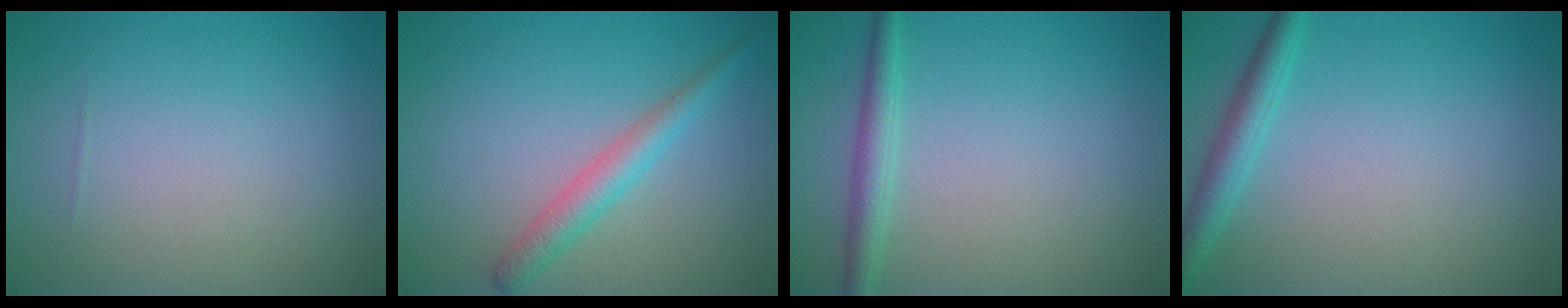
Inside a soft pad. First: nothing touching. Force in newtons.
{"total": 2.7, "press": 2.7, "slide": 0.1}
{"total": 2.2, "press": 2.2, "slide": 0.1}
{"total": 2.5, "press": 2.5, "slide": 0.1}